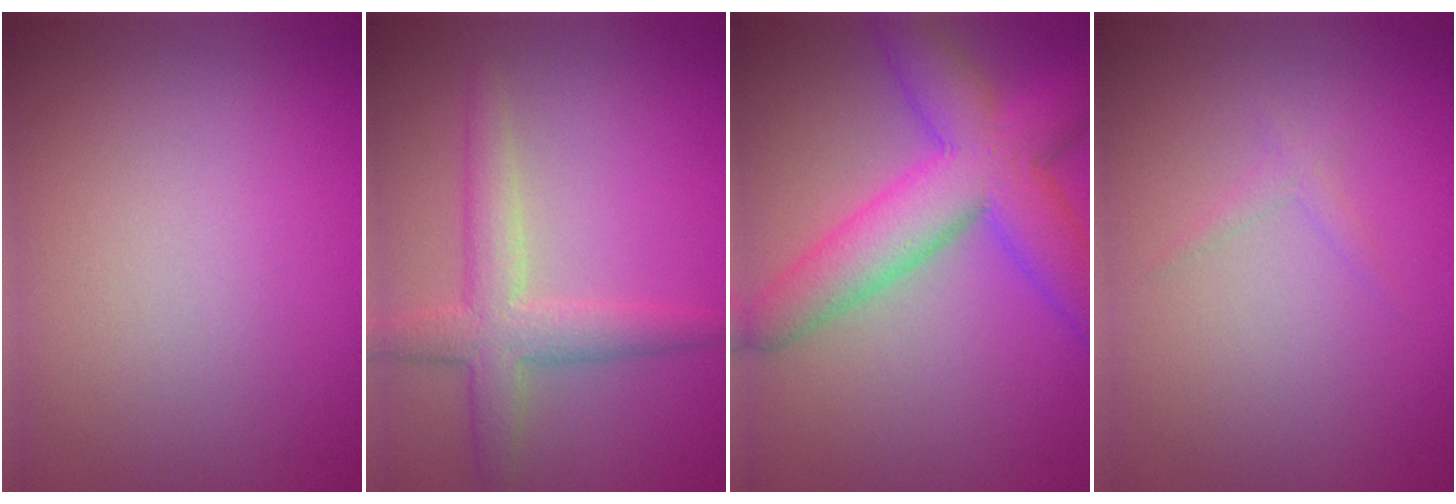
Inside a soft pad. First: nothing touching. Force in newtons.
{"total": 3.9, "press": 3.9, "slide": 0.1}
{"total": 8.0, "press": 8.0, "slide": 0.2}
{"total": 0.7, "press": 0.7, "slide": 0.0}